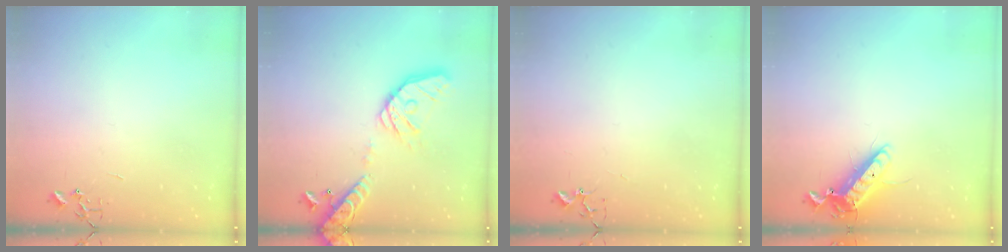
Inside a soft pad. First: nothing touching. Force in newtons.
{"total": 19.5, "press": 19.2, "slide": 3.3}
{"total": 4.2, "press": 4.2, "slide": 0.7}
{"total": 13.1, "press": 12.9, "slide": 2.5}